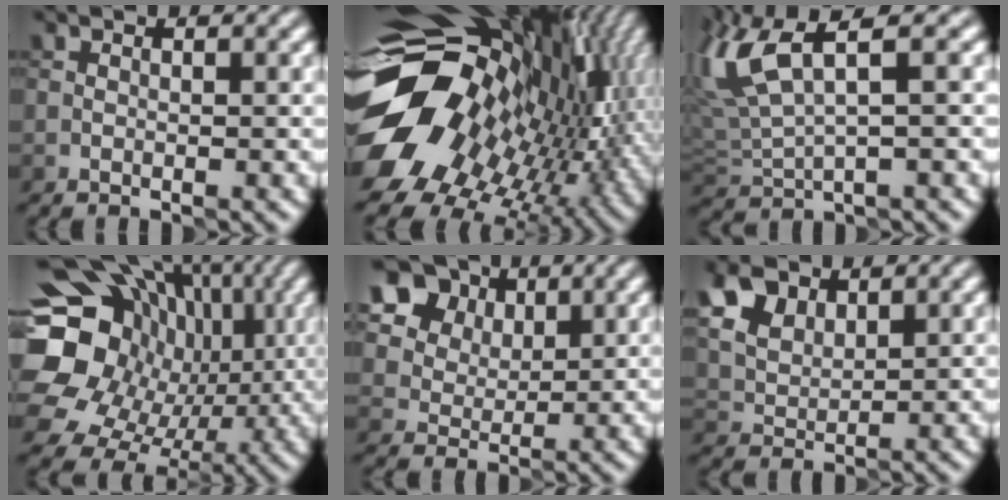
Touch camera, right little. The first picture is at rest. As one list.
[{"total": 18.7, "force": [0.0, 12.7, 13.7], "torque": [-0.263, -0.040, 0.014]}, {"total": 7.5, "force": [2.8, 2.6, 6.5], "torque": [-0.162, 0.018, 0.055]}, {"total": 21.0, "force": [2.8, 18.8, 8.9], "torque": [-0.201, 0.052, 0.024]}, {"total": 10.8, "force": [5.7, 7.6, 5.1], "torque": [-0.117, 0.024, 0.107]}, {"total": 6.9, "force": [3.7, 4.4, 3.9], "torque": [-0.130, 0.018, 0.075]}]